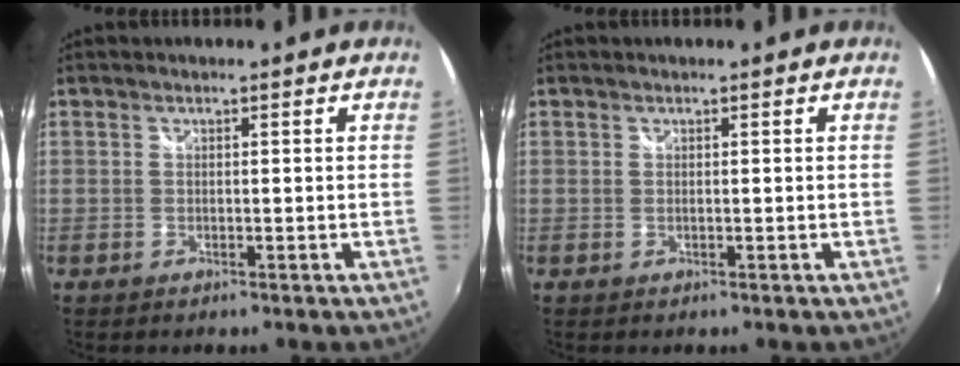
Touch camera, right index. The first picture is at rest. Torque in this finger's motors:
{"motor_torque": [0.00, 0.00, 0.00, 0.00]}